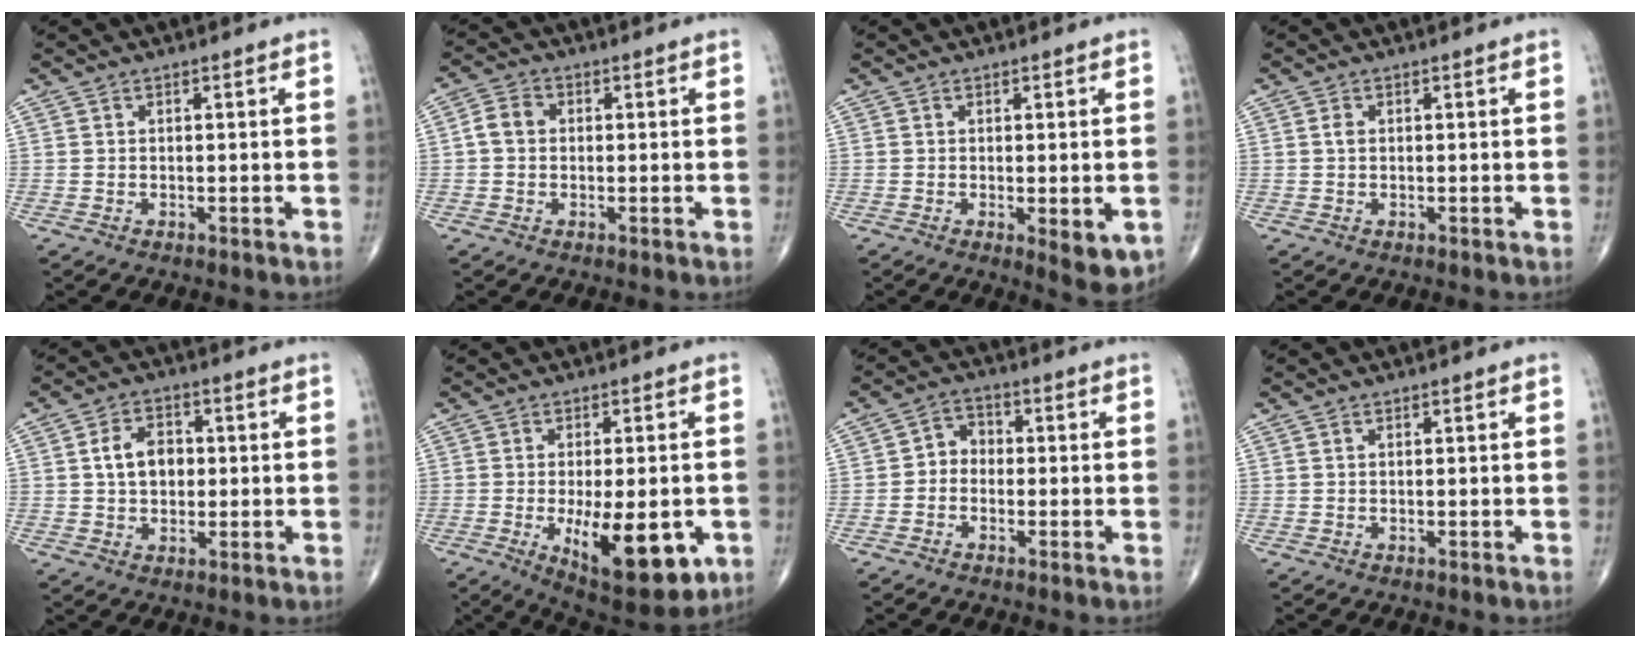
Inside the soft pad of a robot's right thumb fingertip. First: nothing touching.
{"total": 4.0, "force": [0.1, 3.2, 2.4], "torque": [-0.040, 0.012, -0.006]}
{"total": 5.8, "force": [-1.5, 2.1, 5.3], "torque": [-0.063, -0.016, -0.016]}
{"total": 0.8, "force": [0.1, 0.6, 0.6], "torque": [-0.008, 0.001, -0.001]}
{"total": 8.0, "force": [1.1, 5.7, 5.5], "torque": [-0.067, 0.005, 0.016]}
{"total": 15.9, "force": [-4.2, 6.4, 13.9], "torque": [-0.189, -0.016, -0.043]}
{"total": 4.2, "force": [-0.8, 3.5, 2.1], "torque": [-0.012, 0.020, -0.030]}
{"total": 0.0}